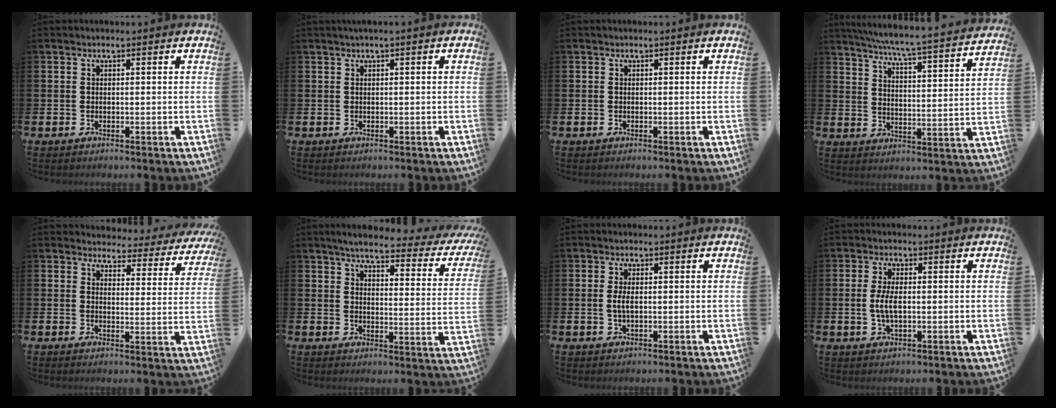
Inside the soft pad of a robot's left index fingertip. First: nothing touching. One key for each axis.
{"total": 0.6, "fx": 0.1, "fy": 0.0, "fz": 0.5, "tx": -0.018, "ty": 0.006, "tz": 0.004}
{"total": 0.0}
{"total": 6.5, "fx": 6.1, "fy": -0.3, "fz": 2.2, "tx": -0.064, "ty": -0.053, "tz": 0.102}
{"total": 3.3, "fx": 3.0, "fy": 1.2, "fz": 0.3, "tx": -0.013, "ty": -0.033, "tz": 0.044}
{"total": 4.6, "fx": 3.8, "fy": 1.0, "fz": 2.4, "tx": -0.051, "ty": -0.032, "tz": 0.053}
{"total": 2.3, "fx": 0.1, "fy": 0.9, "fz": 2.1, "tx": -0.038, "ty": 0.002, "tz": -0.001}
{"total": 3.9, "fx": 0.0, "fy": 1.7, "fz": 3.5, "tx": -0.071, "ty": 0.003, "tz": -0.005}